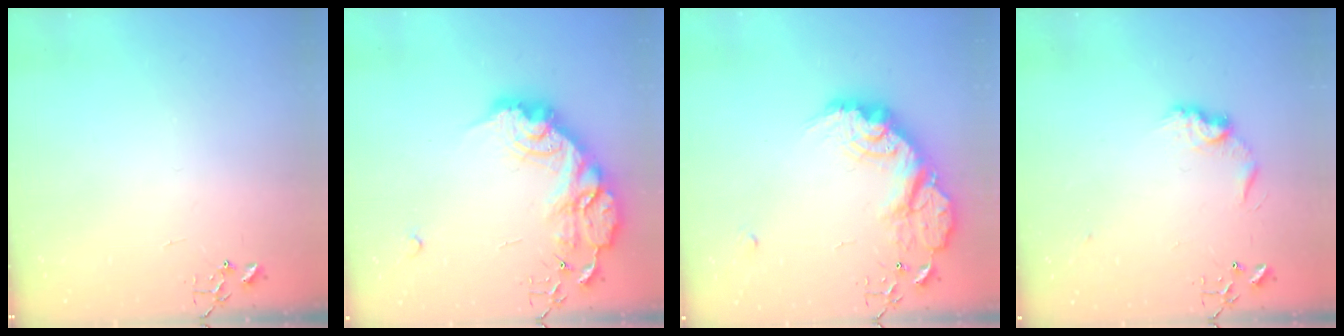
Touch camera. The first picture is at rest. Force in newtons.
{"total": 20.5, "press": 20.5, "slide": 1.5}
{"total": 20.7, "press": 20.6, "slide": 1.1}
{"total": 9.4, "press": 9.4, "slide": 0.5}